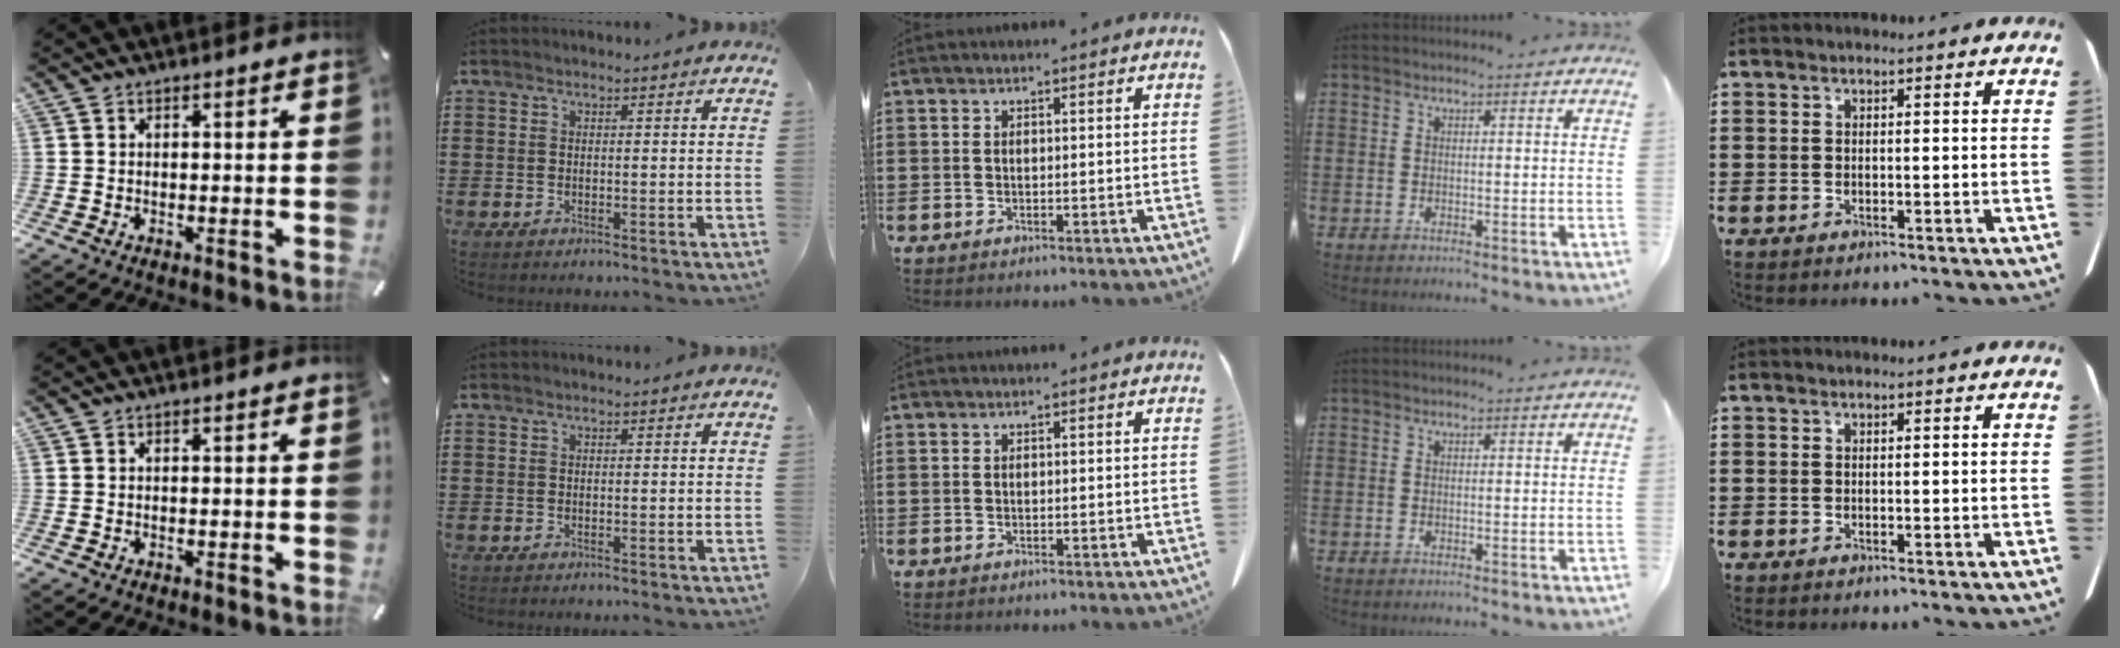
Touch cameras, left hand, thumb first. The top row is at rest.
{}